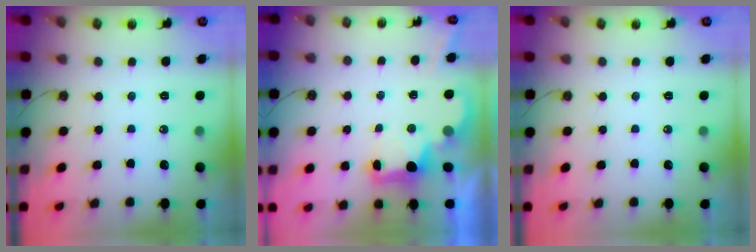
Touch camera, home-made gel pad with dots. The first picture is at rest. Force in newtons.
{"total": 3.0, "press": 2.9, "slide": 0.6}
{"total": 0.0}